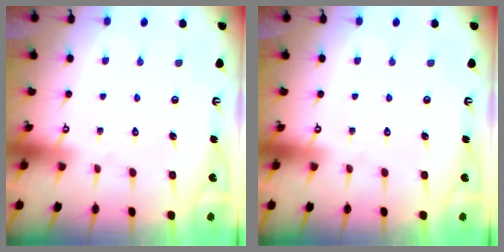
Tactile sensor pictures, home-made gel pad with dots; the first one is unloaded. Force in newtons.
{"total": 0.0}